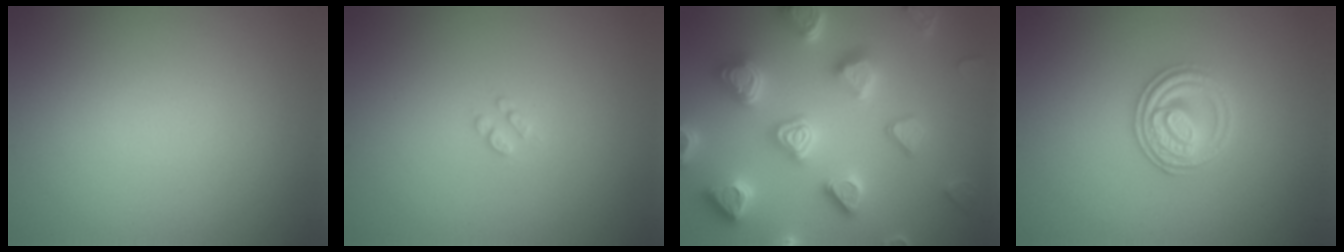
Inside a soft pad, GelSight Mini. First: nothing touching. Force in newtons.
{"total": 1.0, "press": 0.9, "slide": 0.2}
{"total": 7.4, "press": 7.2, "slide": 1.6}
{"total": 3.3, "press": 2.9, "slide": 1.6}